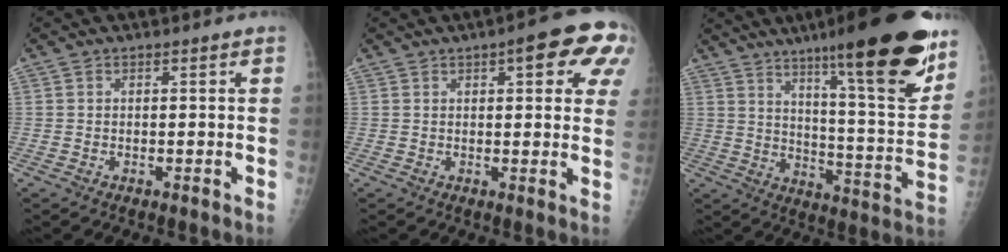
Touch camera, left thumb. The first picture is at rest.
{"total": 12.5, "force": [5.4, 4.0, 10.5], "torque": [-0.090, -0.007, 0.055]}
{"total": 24.5, "force": [15.3, 3.6, 18.8], "torque": [-0.252, -0.069, 0.235]}